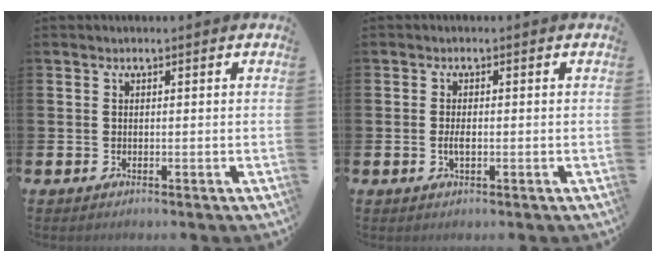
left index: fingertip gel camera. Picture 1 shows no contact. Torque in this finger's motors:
{"motor_torque": [0.11, -0.05, 0.05, 0.06]}